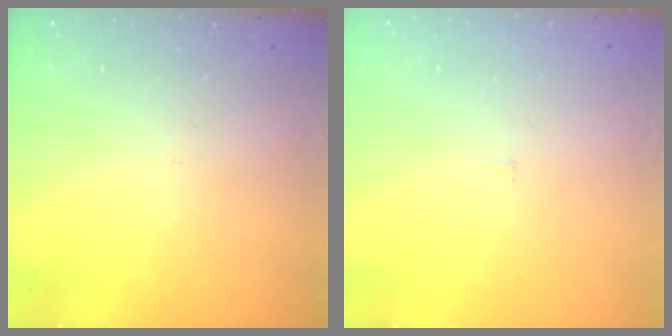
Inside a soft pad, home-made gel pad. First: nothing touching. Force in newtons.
{"total": 1.6, "press": 1.6, "slide": 0.1}